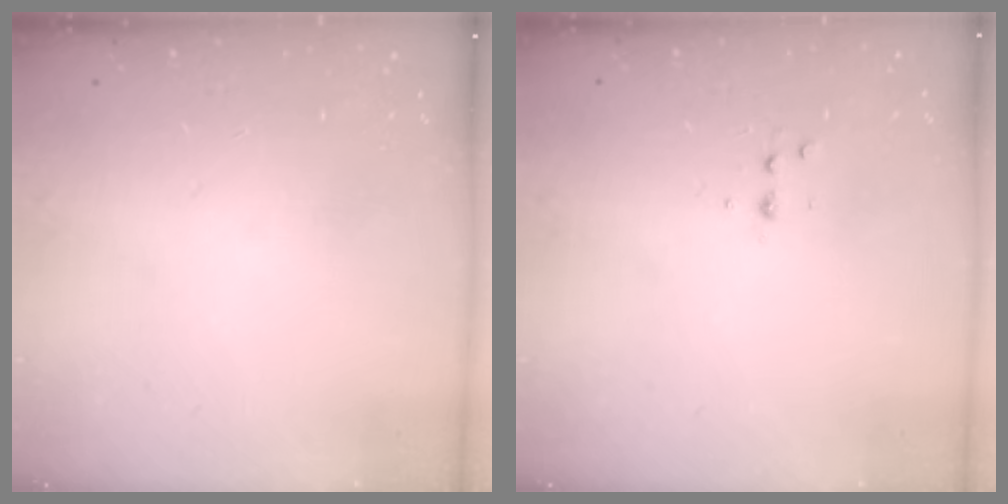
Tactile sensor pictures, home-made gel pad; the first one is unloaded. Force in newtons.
{"total": 3.7, "press": 3.5, "slide": 1.1}